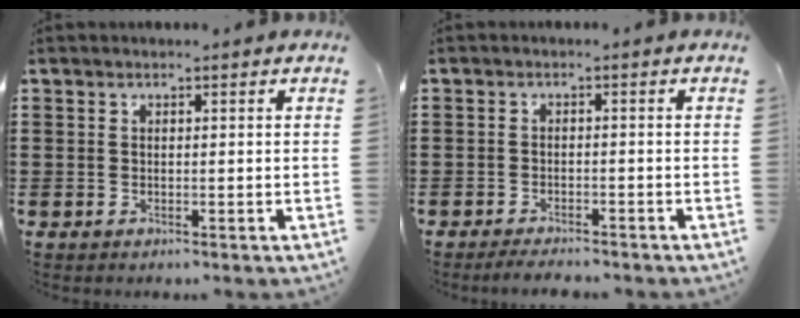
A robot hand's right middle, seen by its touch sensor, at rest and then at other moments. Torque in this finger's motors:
{"motor_torque": [0.57, -0.41, -0.10, -0.01]}